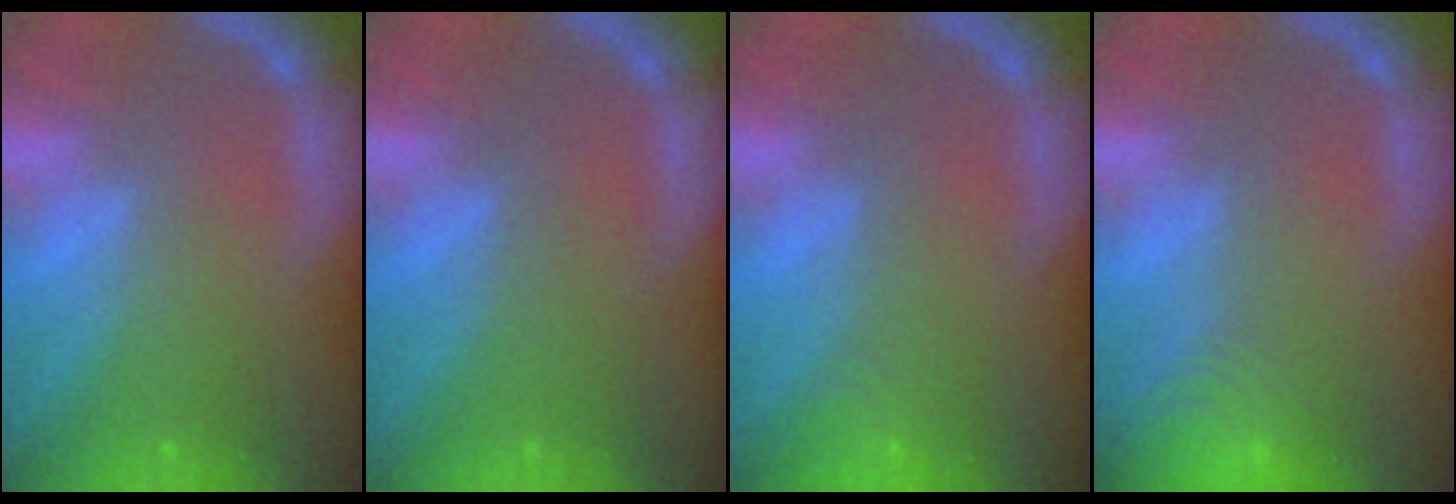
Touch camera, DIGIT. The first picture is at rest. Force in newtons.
{"total": 0.0}
{"total": 1.9}
{"total": 8.5}